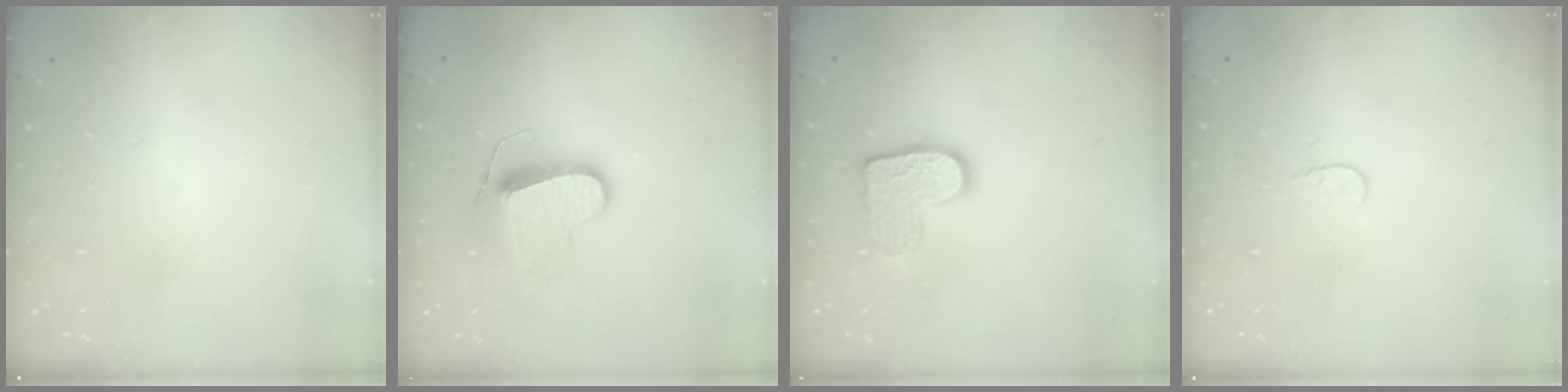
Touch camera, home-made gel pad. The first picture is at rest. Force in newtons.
{"total": 9.9, "press": 9.9, "slide": 0.8}
{"total": 10.7, "press": 10.7, "slide": 0.5}
{"total": 3.6, "press": 3.6, "slide": 0.3}